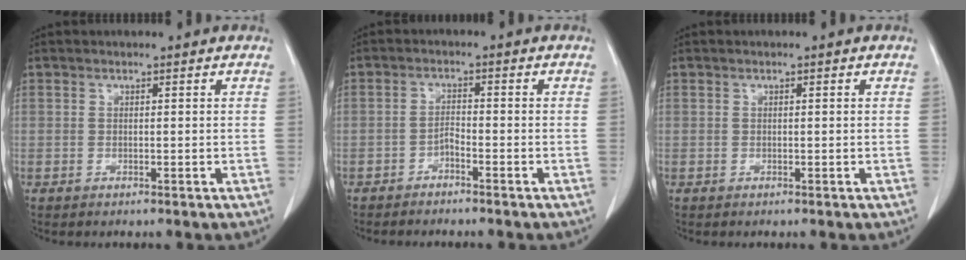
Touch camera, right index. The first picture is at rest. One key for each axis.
{"total": 2.3, "fx": -1.9, "fy": 0.1, "fz": 1.4, "tx": -0.021, "ty": 0.003, "tz": -0.033}
{"total": 0.0}